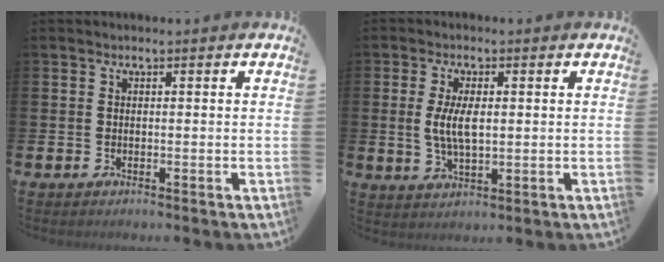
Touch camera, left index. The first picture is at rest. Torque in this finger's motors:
{"motor_torque": [1.08, 0.04, 0.15, 0.19]}